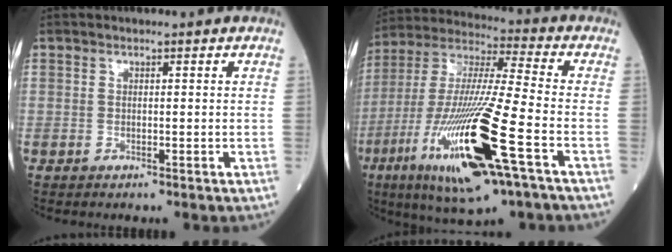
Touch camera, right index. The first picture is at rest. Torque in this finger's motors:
{"motor_torque": [1.01, -0.83, 1.05, 0.21]}